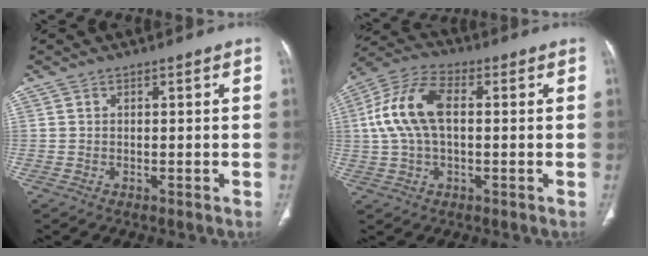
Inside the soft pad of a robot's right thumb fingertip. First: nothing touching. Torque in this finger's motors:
{"motor_torque": [0.08, 0.25, 0.35, -0.33, 0.16]}